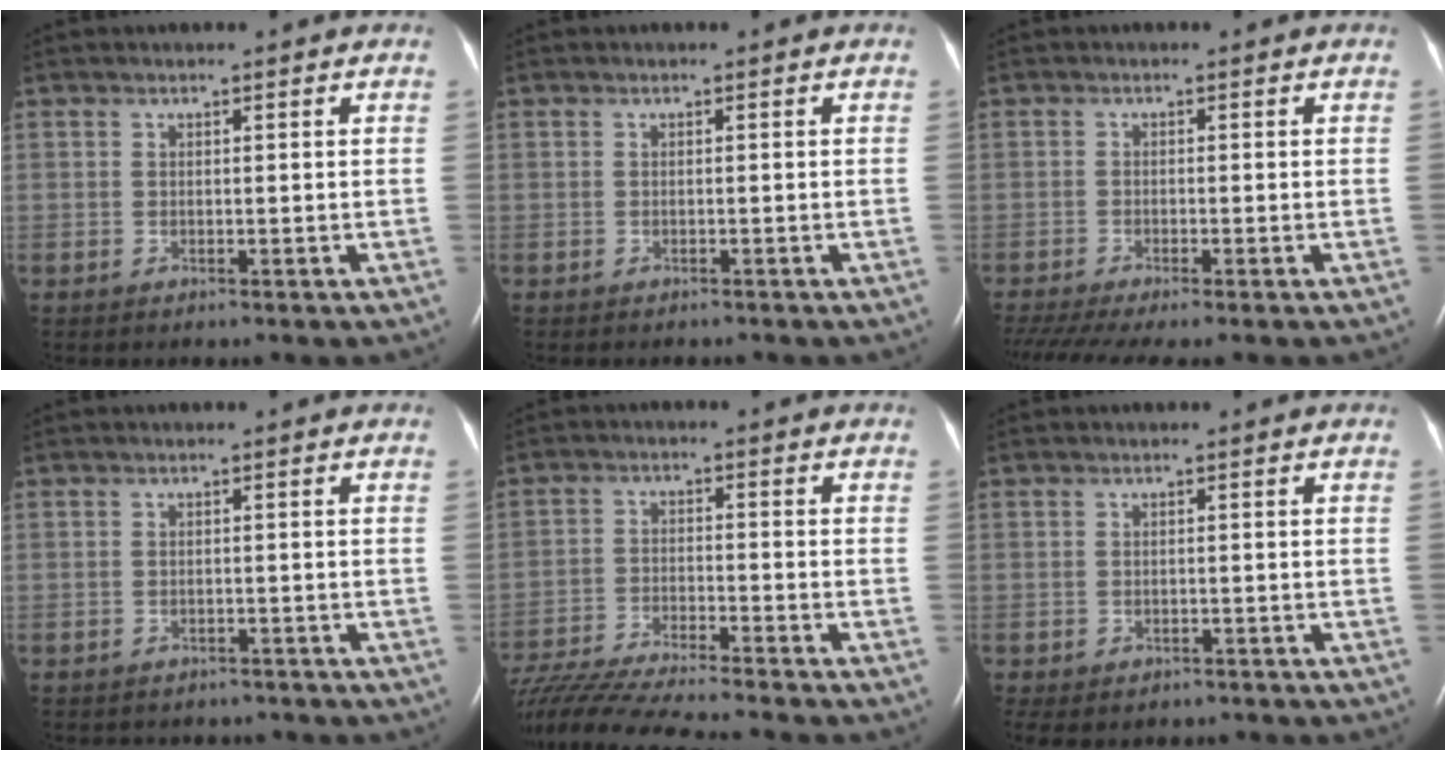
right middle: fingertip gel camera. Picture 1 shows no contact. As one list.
[{"total": 1.2, "force": [-1.1, 0.3, 0.4], "torque": [-0.010, -0.003, -0.014]}, {"total": 8.2, "force": [-6.6, 0.7, 4.9], "torque": [-0.083, -0.012, -0.109]}, {"total": 5.4, "force": [-4.8, 2.2, 0.8], "torque": [-0.012, 0.005, -0.053]}, {"total": 18.2, "force": [-16.3, -0.1, 8.0], "torque": [-0.158, -0.036, -0.268]}, {"total": 10.6, "force": [-9.0, 3.3, 4.5], "torque": [-0.086, -0.007, -0.118]}]